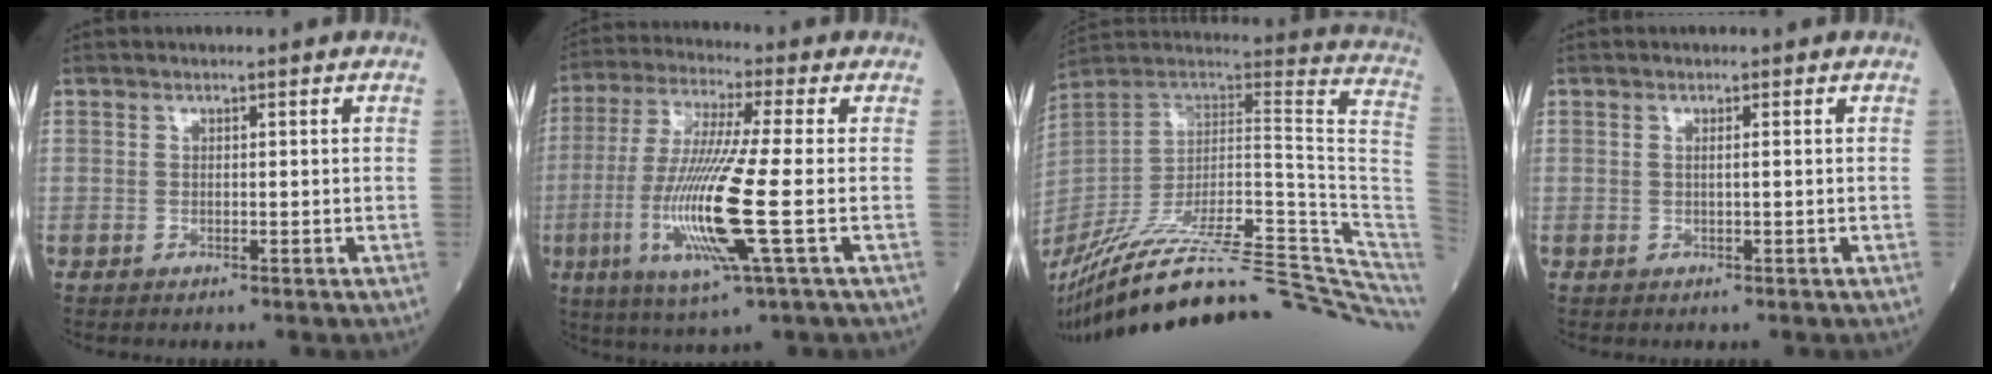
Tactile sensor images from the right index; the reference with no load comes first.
{"total": 15.2, "force": [-3.3, -0.1, 14.8], "torque": [-0.314, -0.018, -0.068]}
{"total": 38.1, "force": [-31.1, 4.8, 21.4], "torque": [-0.245, -0.035, -0.444]}
{"total": 0.7, "force": [0.1, -0.1, 0.7], "torque": [-0.015, 0.000, 0.000]}